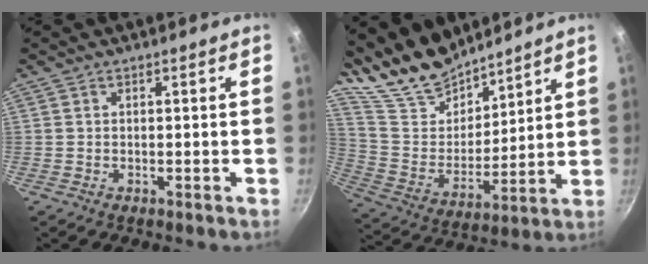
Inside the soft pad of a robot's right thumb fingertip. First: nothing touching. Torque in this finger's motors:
{"motor_torque": [-2.09, 2.27, -0.85, 1.29, 0.02]}